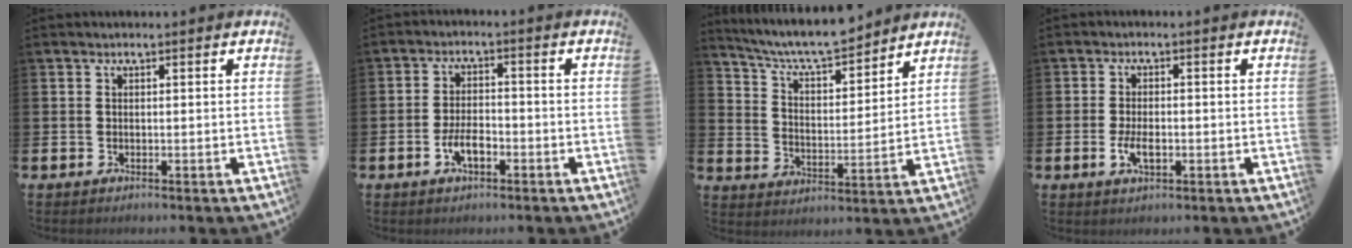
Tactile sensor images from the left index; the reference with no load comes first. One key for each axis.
{"total": 3.7, "fx": -1.5, "fy": 1.7, "fz": 2.9, "tx": -0.058, "ty": 0.003, "tz": -0.030}
{"total": 7.7, "fx": 7.2, "fy": 1.0, "fz": 2.5, "tx": -0.074, "ty": -0.048, "tz": 0.125}
{"total": 3.3, "fx": -0.7, "fy": 1.6, "fz": 2.8, "tx": -0.049, "ty": 0.003, "tz": -0.011}